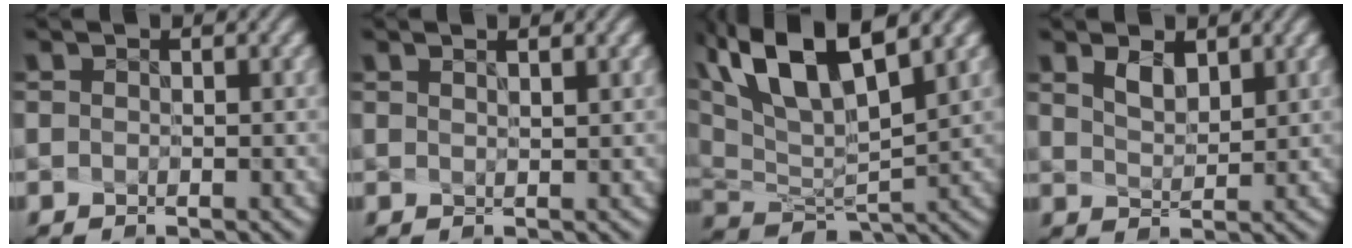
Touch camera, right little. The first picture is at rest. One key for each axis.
{"total": 1.5, "fx": 1.0, "fy": 0.0, "fz": 1.1, "tx": -0.025, "ty": -0.002, "tz": 0.029}
{"total": 10.1, "fx": 5.8, "fy": 3.1, "fz": 7.6, "tx": -0.162, "ty": 0.014, "tz": 0.110}
{"total": 1.4, "fx": 1.1, "fy": 0.2, "fz": 0.8, "tx": -0.019, "ty": -0.006, "tz": 0.026}